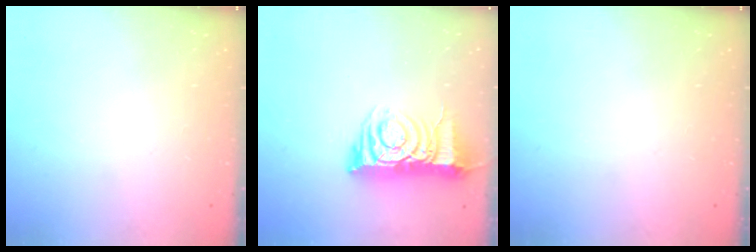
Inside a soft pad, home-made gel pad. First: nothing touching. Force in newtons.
{"total": 10.2, "press": 10.1, "slide": 1.3}
{"total": 0.0}